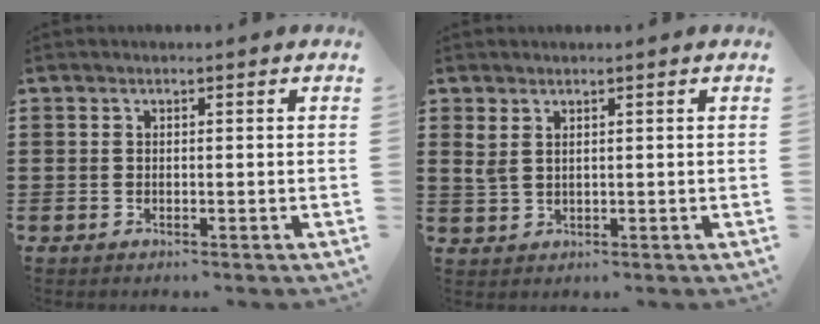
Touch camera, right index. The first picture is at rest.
{"total": 2.0, "force": [1.4, 0.8, 1.2], "torque": [-0.029, 0.003, 0.026]}